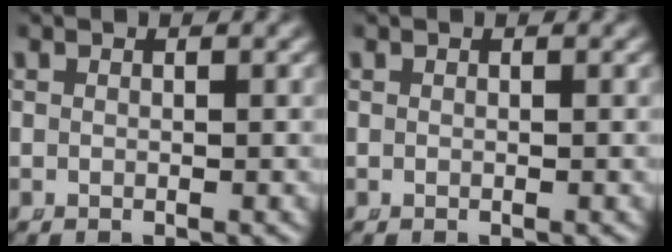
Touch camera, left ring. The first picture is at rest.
{"total": 0.0}